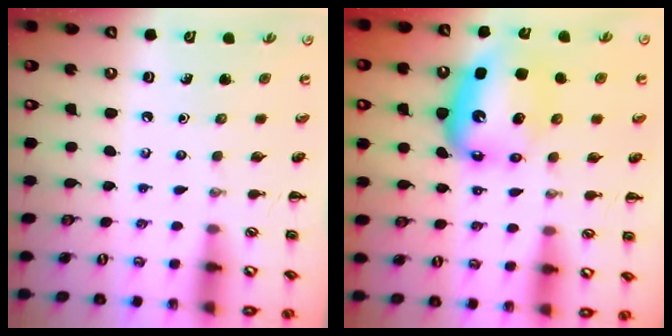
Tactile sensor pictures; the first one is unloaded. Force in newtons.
{"total": 9.3, "press": 8.9, "slide": 2.8}